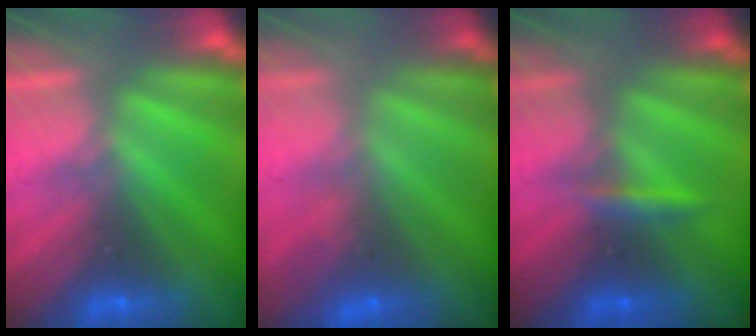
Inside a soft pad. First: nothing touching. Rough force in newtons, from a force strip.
{"total": 2.8}
{"total": 2.4}